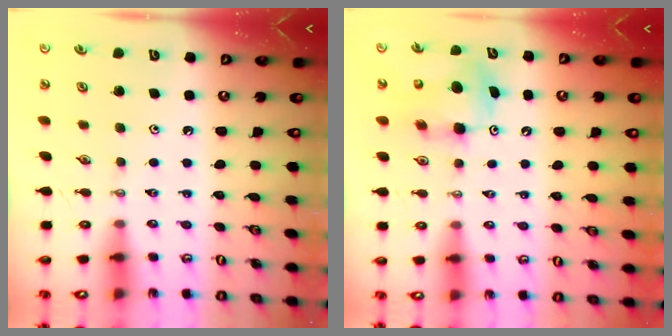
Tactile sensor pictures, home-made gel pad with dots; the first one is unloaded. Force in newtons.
{"total": 11.2, "press": 11.2, "slide": 0.6}